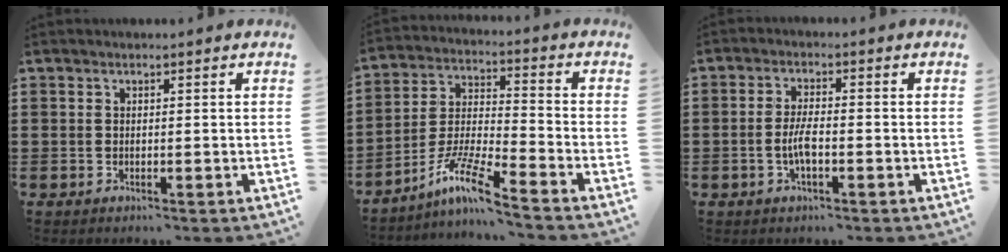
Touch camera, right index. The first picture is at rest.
{"total": 9.3, "force": [-7.3, 0.1, 5.8], "torque": [-0.133, -0.012, -0.149]}
{"total": 3.7, "force": [-0.9, 1.1, 3.4], "torque": [-0.073, 0.001, -0.022]}